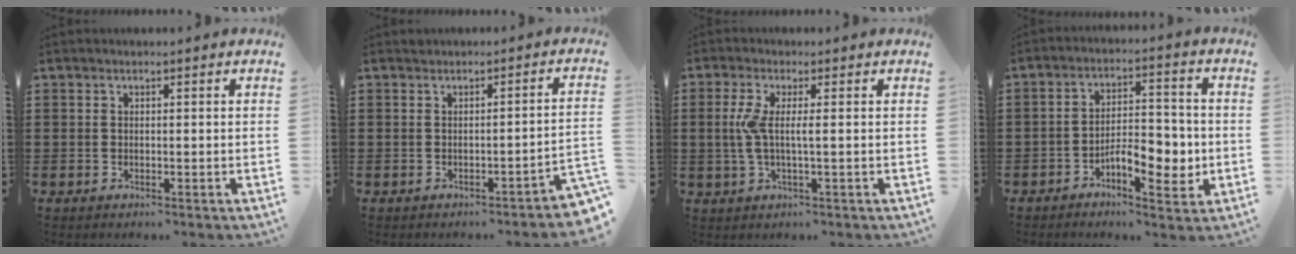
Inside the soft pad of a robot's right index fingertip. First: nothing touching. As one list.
[{"total": 1.3, "force": [-1.0, 0.0, 0.8], "torque": [-0.018, 0.001, -0.021]}, {"total": 4.4, "force": [0.1, 0.5, 4.4], "torque": [-0.106, -0.012, -0.007]}, {"total": 7.2, "force": [-2.7, 3.2, 5.9], "torque": [-0.082, 0.005, -0.049]}]